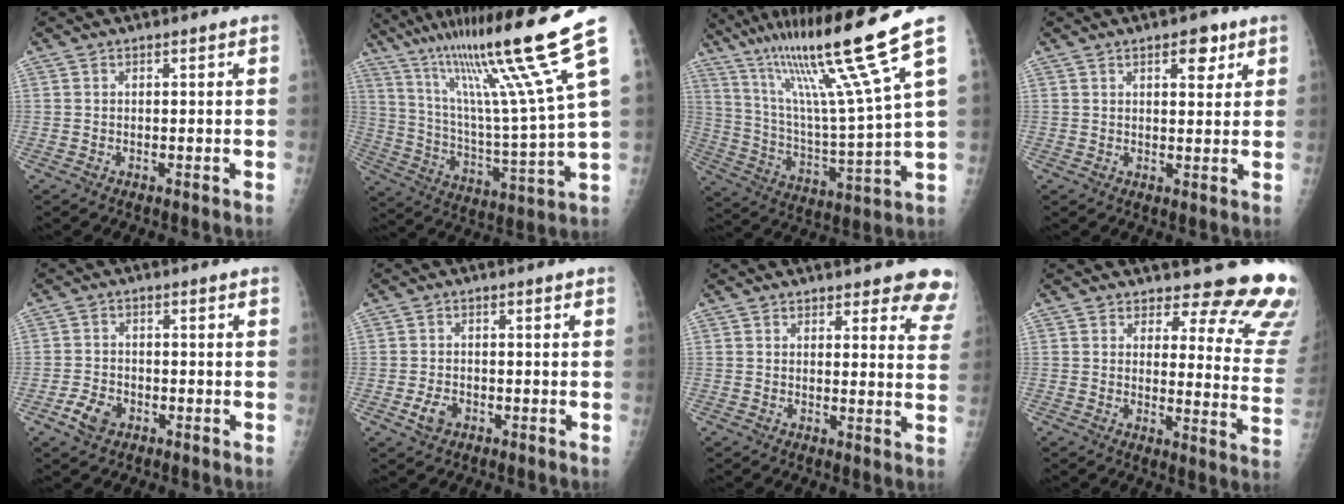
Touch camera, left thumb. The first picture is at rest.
{"total": 22.0, "force": [15.1, -1.5, 16.0], "torque": [-0.246, -0.084, 0.260]}
{"total": 19.8, "force": [13.4, -1.4, 14.5], "torque": [-0.234, -0.073, 0.237]}
{"total": 4.7, "force": [2.5, 2.3, 3.2], "torque": [-0.024, -0.010, 0.031]}
{"total": 4.8, "force": [-2.4, 3.3, 2.5], "torque": [-0.040, 0.010, -0.042]}
{"total": 3.5, "force": [-1.5, 2.4, 1.9], "torque": [-0.031, 0.003, -0.026]}
{"total": 8.5, "force": [7.7, 3.3, 1.8], "torque": [0.036, -0.040, 0.053]}
{"total": 16.6, "force": [14.9, 5.3, 5.1], "torque": [-0.006, -0.135, 0.145]}